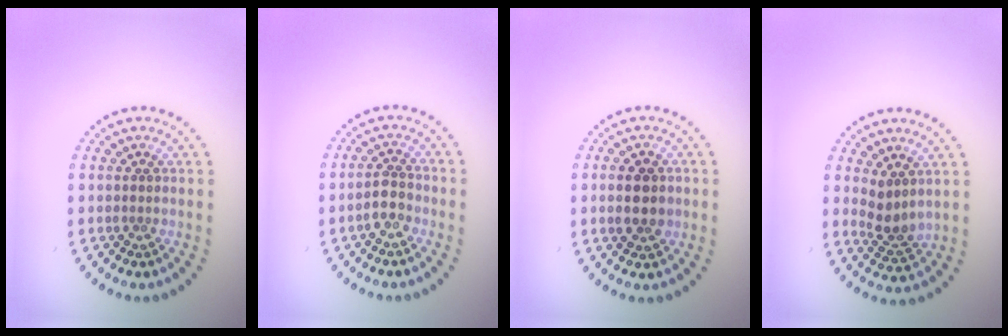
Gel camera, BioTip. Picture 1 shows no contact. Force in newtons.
{"total": 2.0, "press": 1.9, "slide": 0.6}
{"total": 3.1, "press": 3.1, "slide": 0.2}
{"total": 2.6, "press": 2.0, "slide": 1.6}